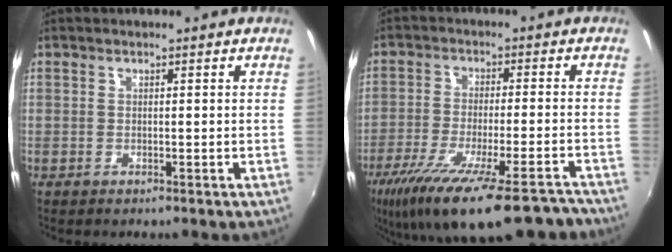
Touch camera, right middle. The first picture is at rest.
{"total": 21.2, "force": [-15.8, 5.1, 13.1], "torque": [-0.237, -0.061, -0.242]}